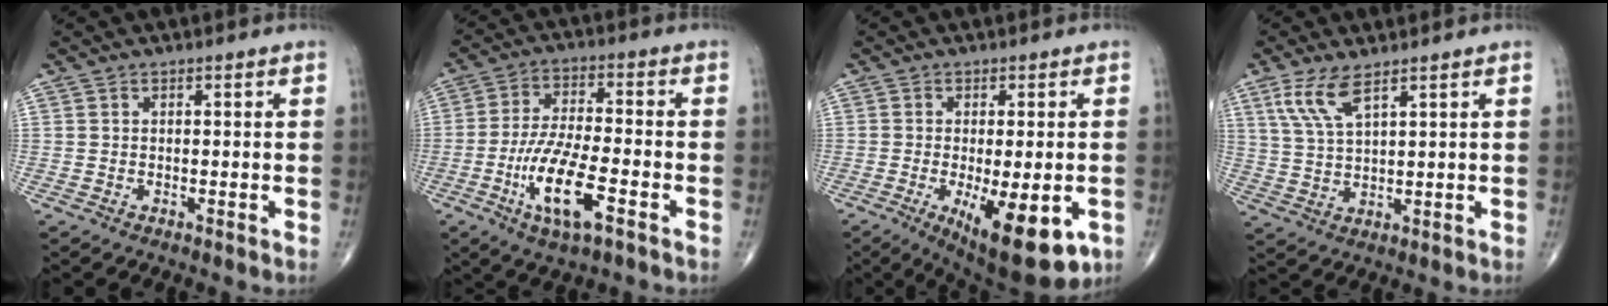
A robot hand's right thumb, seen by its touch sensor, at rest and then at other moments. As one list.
[{"total": 12.5, "force": [-5.0, 3.8, 10.8], "torque": [-0.210, 0.017, -0.092]}, {"total": 14.9, "force": [-5.3, 5.4, 12.8], "torque": [-0.167, -0.013, -0.062]}, {"total": 6.9, "force": [4.1, 2.0, 5.2], "torque": [-0.112, -0.014, 0.092]}]